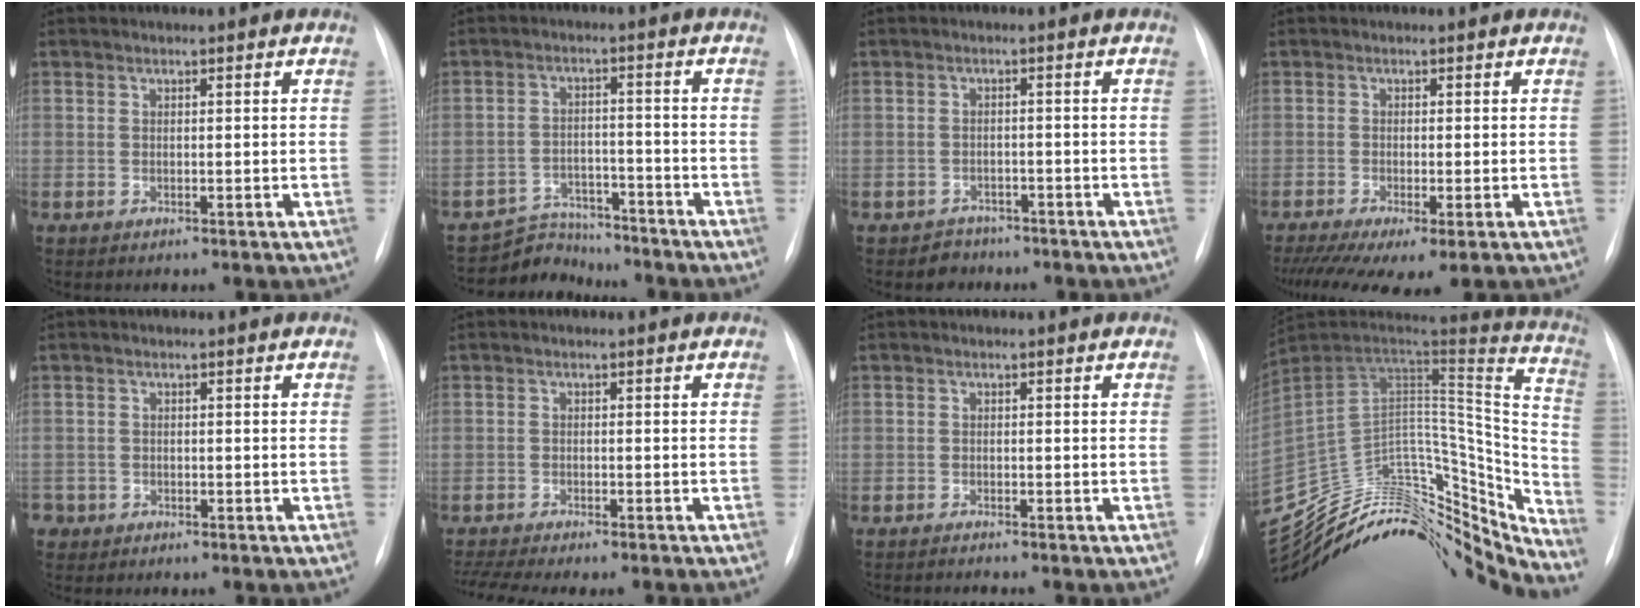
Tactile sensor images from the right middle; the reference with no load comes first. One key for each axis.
{"total": 6.1, "fx": -5.8, "fy": 1.6, "fz": -1.1, "tx": 0.018, "ty": 0.018, "tz": -0.097}
{"total": 2.8, "fx": -2.1, "fy": 1.8, "fz": -0.5, "tx": 0.004, "ty": 0.010, "tz": -0.034}
{"total": 8.8, "fx": -5.8, "fy": 2.1, "fz": 6.3, "tx": -0.106, "ty": -0.022, "tz": -0.094}
{"total": 1.8, "fx": -1.1, "fy": 1.4, "fz": 0.0, "tx": -0.001, "ty": 0.006, "tz": -0.022}
{"total": 9.0, "fx": -7.9, "fy": 1.1, "fz": 4.2, "tx": -0.065, "ty": 0.001, "tz": -0.116}
{"total": 2.0, "fx": -1.8, "fy": -0.3, "fz": 0.7, "tx": -0.009, "ty": -0.002, "tz": -0.026}
{"total": 34.4, "fx": -28.5, "fy": 14.1, "fz": 13.1, "tx": -0.215, "ty": 0.036, "tz": -0.414}